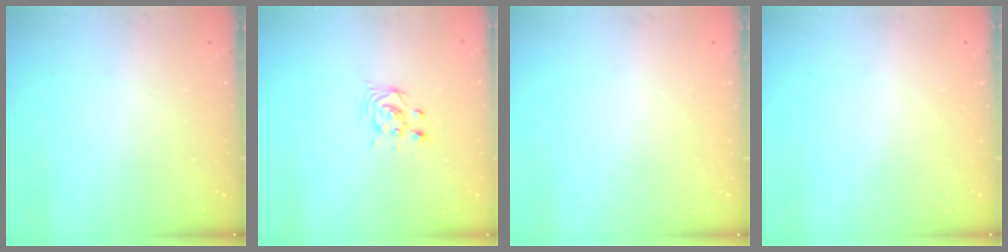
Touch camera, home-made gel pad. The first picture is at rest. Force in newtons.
{"total": 3.9, "press": 3.9, "slide": 0.2}
{"total": 0.0}
{"total": 0.0}